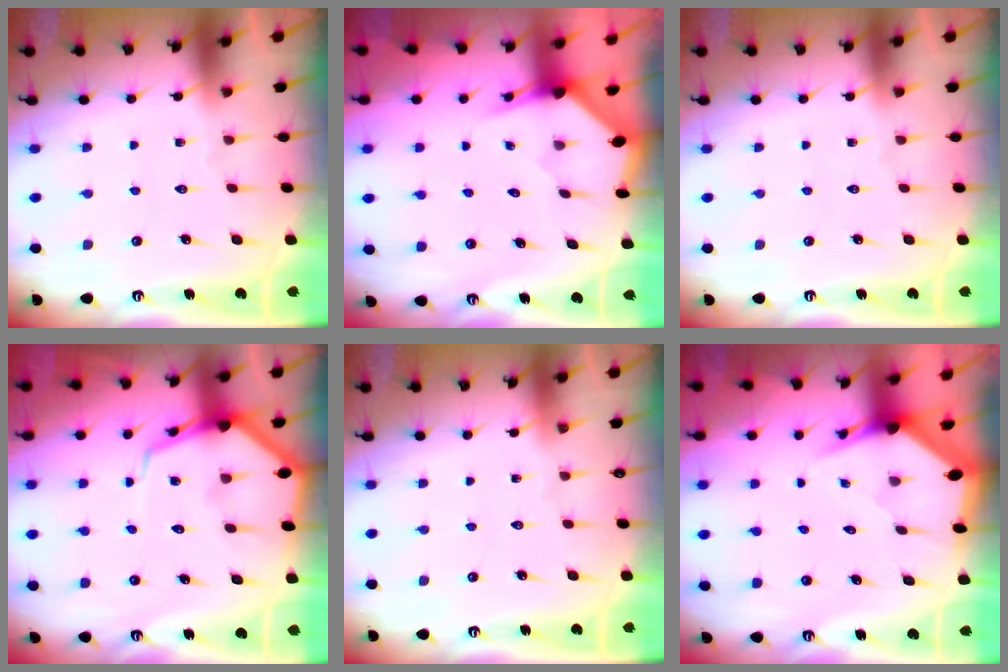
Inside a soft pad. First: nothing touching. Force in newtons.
{"total": 2.7, "press": 2.7, "slide": 0.2}
{"total": 0.0}
{"total": 8.1, "press": 8.1, "slide": 0.9}
{"total": 0.0}
{"total": 3.4, "press": 3.4, "slide": 0.2}